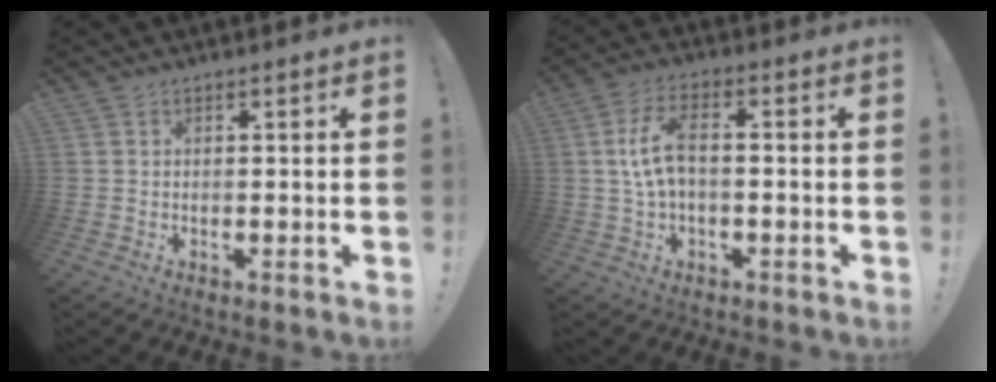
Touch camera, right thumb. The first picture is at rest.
{"total": 9.1, "force": [0.1, 4.3, 8.0], "torque": [-0.170, 0.008, 0.005]}